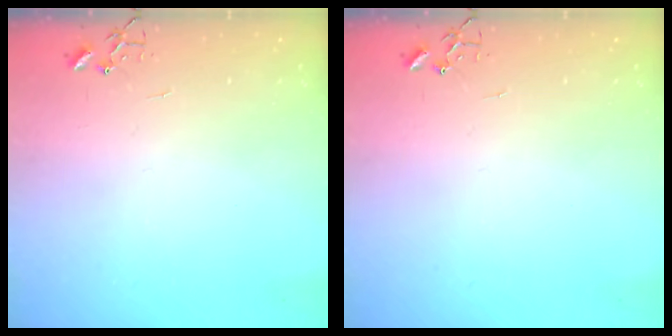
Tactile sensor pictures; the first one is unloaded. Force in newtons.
{"total": 0.0}